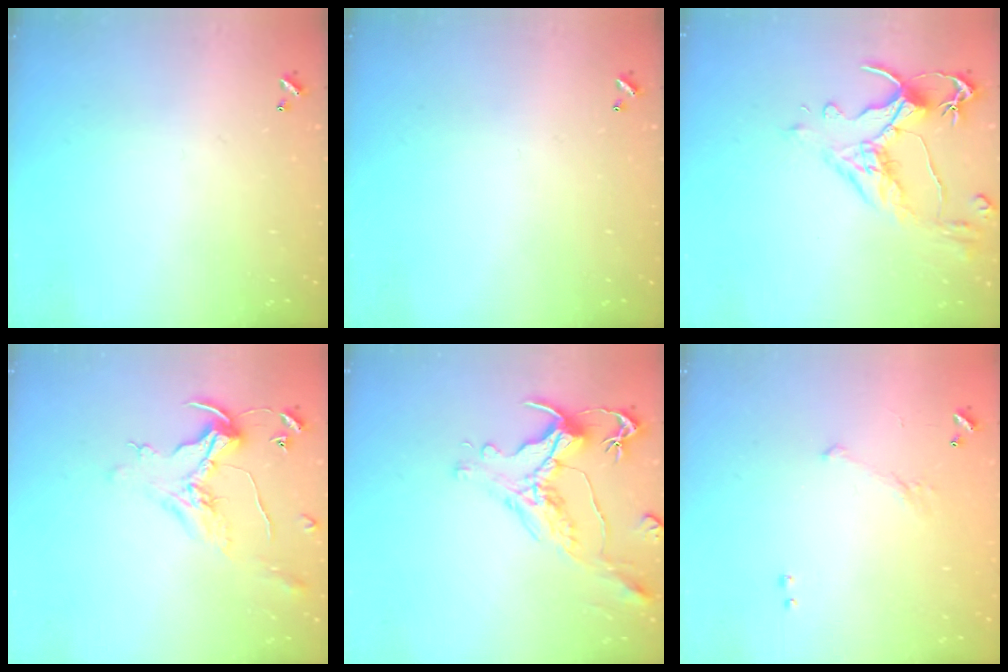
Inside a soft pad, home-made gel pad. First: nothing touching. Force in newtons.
{"total": 0.0}
{"total": 3.2, "press": 2.8, "slide": 1.5}
{"total": 0.8, "press": 0.0, "slide": 0.8}
{"total": 1.6, "press": 0.9, "slide": 1.3}
{"total": 5.8, "press": 5.8, "slide": 0.8}